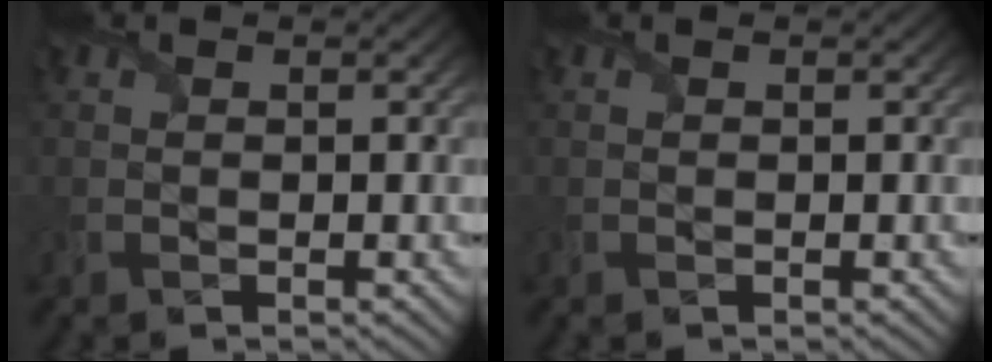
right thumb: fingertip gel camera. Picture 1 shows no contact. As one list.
[{"total": 0.0}]